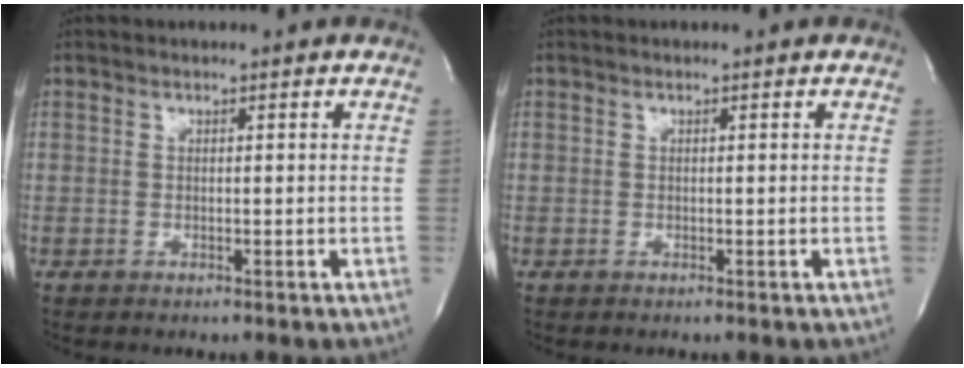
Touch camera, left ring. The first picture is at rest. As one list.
[{"total": 0.0}]